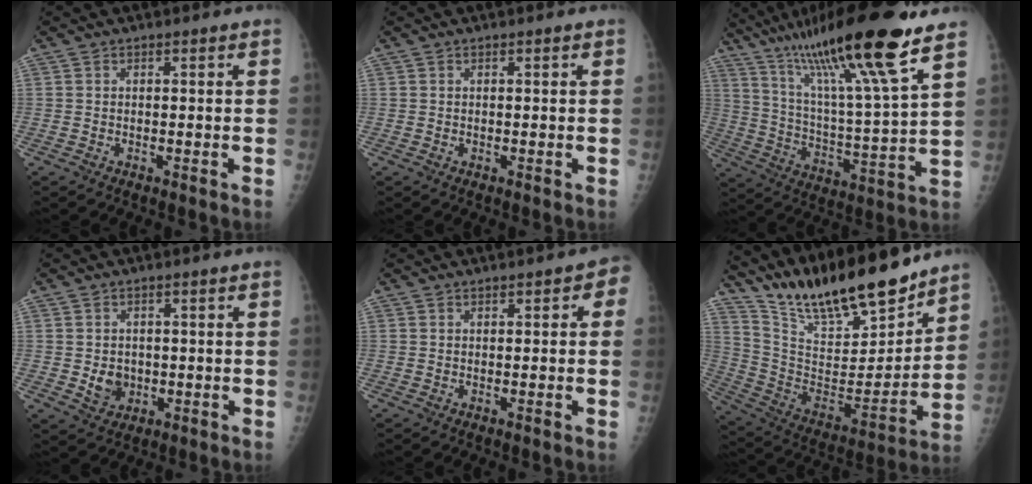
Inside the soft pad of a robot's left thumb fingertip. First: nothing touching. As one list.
[{"total": 0.0}, {"total": 24.1, "force": [16.1, 1.5, 17.9], "torque": [-0.309, -0.048, 0.284]}, {"total": 4.1, "force": [-0.4, 3.5, 2.1], "torque": [-0.017, 0.001, 0.003]}, {"total": 2.9, "force": [0.8, 1.4, 2.4], "torque": [-0.016, 0.003, 0.002]}, {"total": 22.0, "force": [18.9, 5.0, 10.1], "torque": [-0.140, -0.102, 0.336]}]